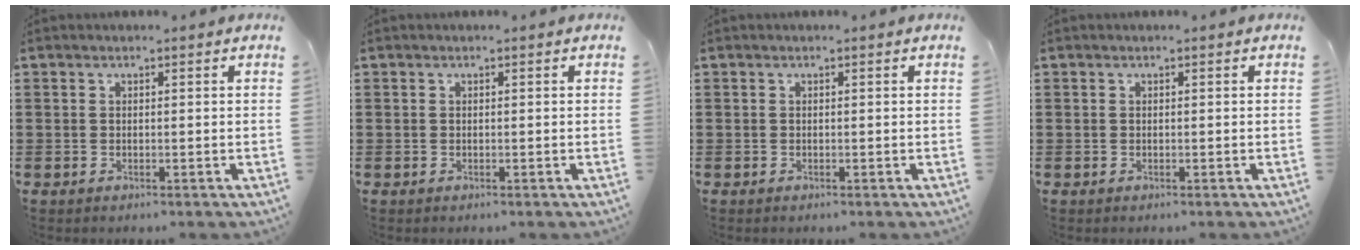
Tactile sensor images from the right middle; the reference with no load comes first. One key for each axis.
{"total": 0.0}
{"total": 0.0}
{"total": 0.0}